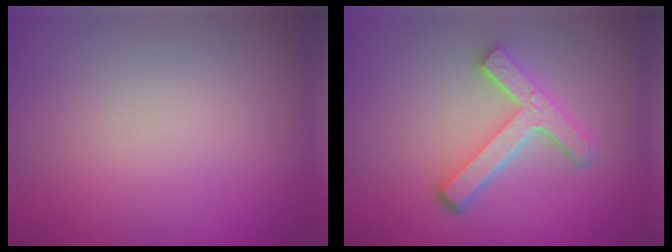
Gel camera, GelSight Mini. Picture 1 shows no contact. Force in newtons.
{"total": 4.5, "press": 3.4, "slide": 3.0}